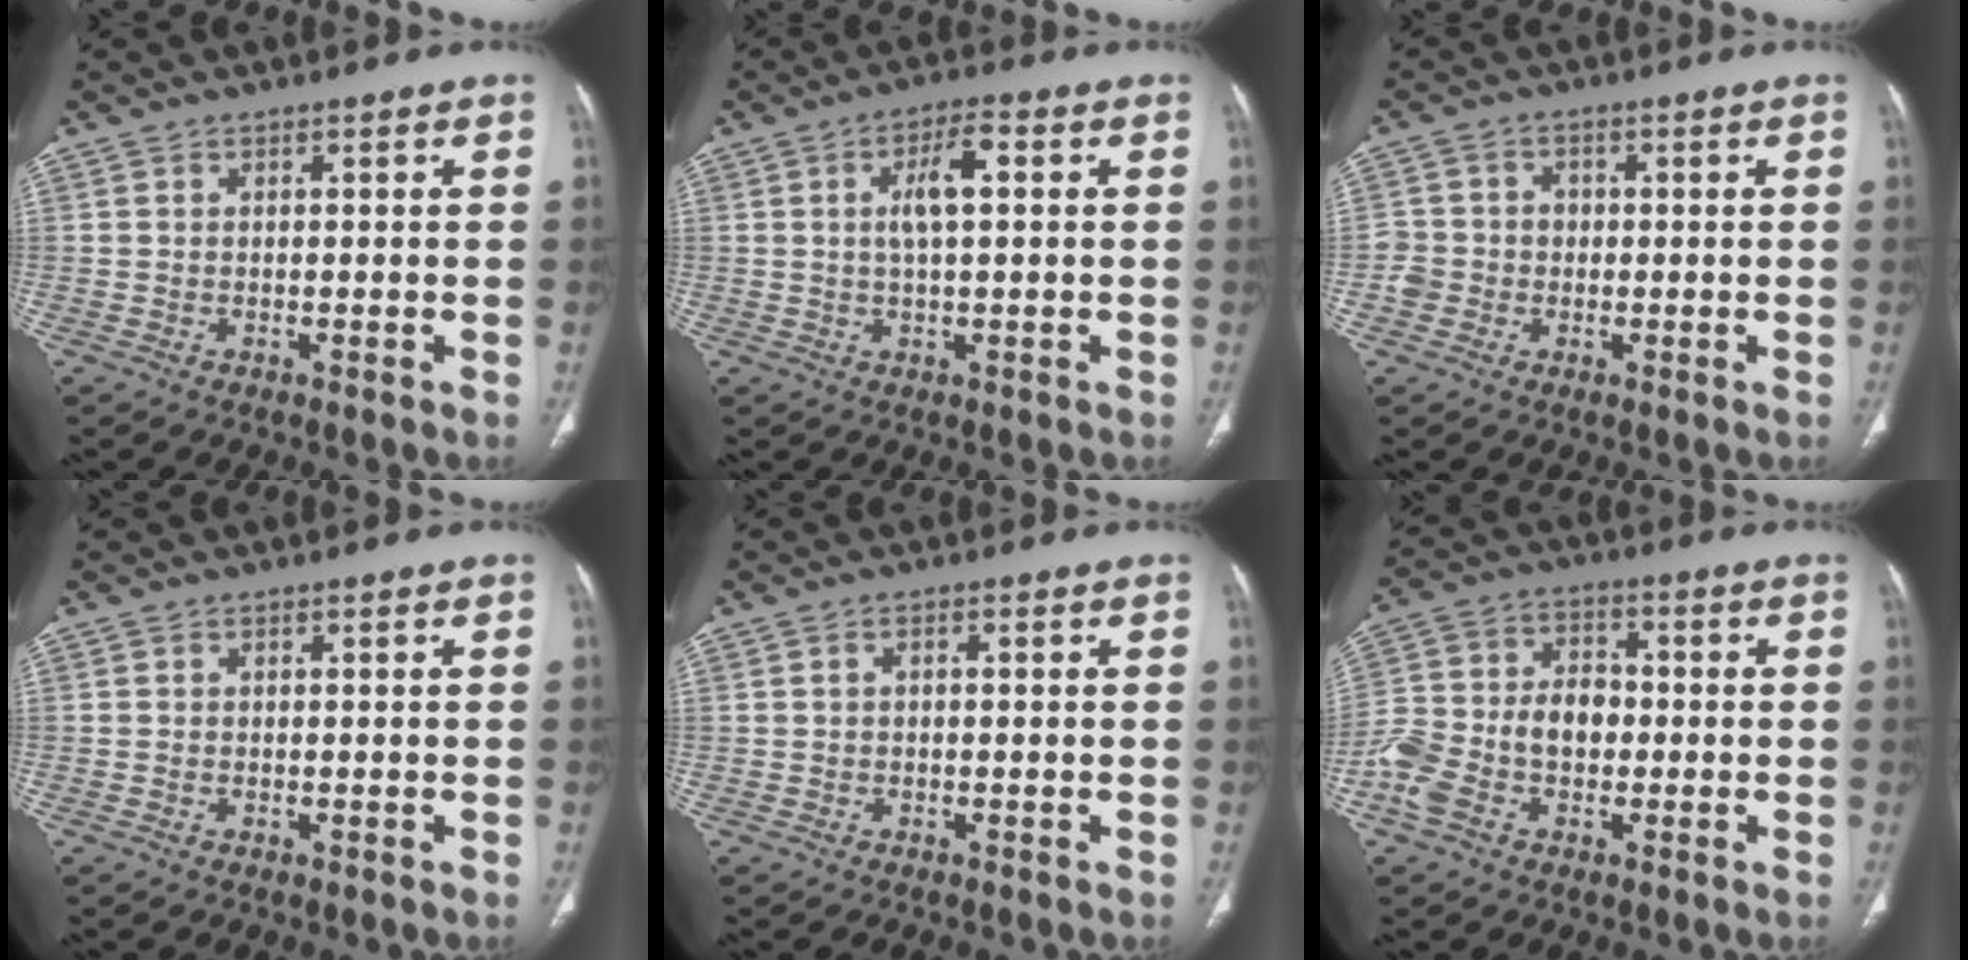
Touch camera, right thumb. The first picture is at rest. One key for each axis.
{"total": 6.2, "fx": 1.1, "fy": 2.2, "fz": 5.7, "tx": -0.108, "ty": 0.010, "tz": 0.016}
{"total": 4.3, "fx": -1.0, "fy": 4.1, "fz": 0.9, "tx": 0.002, "ty": 0.016, "tz": -0.023}
{"total": 0.0}
{"total": 0.7, "fx": 0.0, "fy": 0.4, "fz": 0.6, "tx": -0.011, "ty": 0.002, "tz": -0.002}
{"total": 13.2, "fx": -2.9, "fy": 8.9, "fz": 9.3, "tx": -0.186, "ty": 0.037, "tz": -0.059}